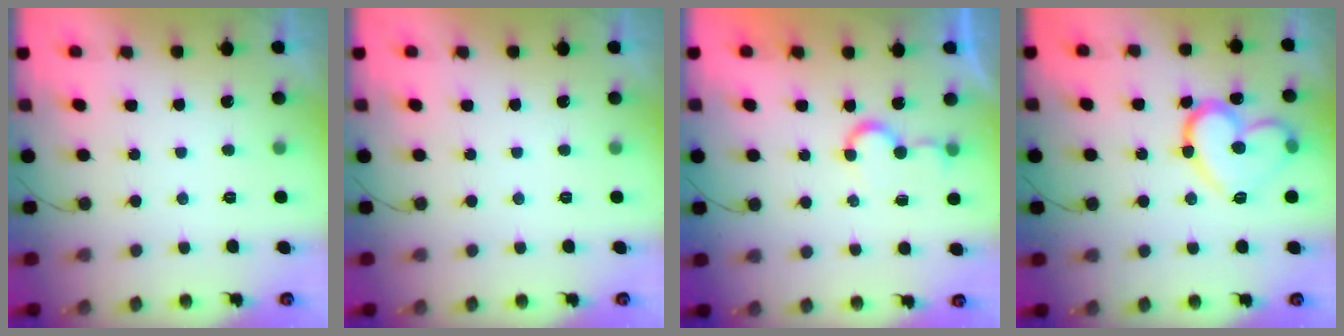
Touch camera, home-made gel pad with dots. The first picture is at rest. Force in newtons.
{"total": 0.0}
{"total": 5.1, "press": 5.1, "slide": 0.4}
{"total": 16.1, "press": 16.1, "slide": 1.7}